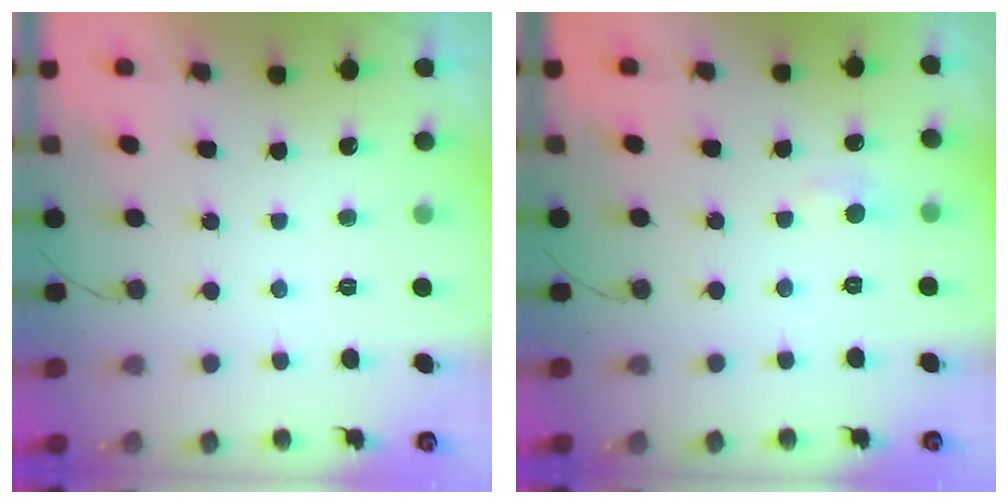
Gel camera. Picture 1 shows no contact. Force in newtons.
{"total": 4.9, "press": 4.8, "slide": 0.8}